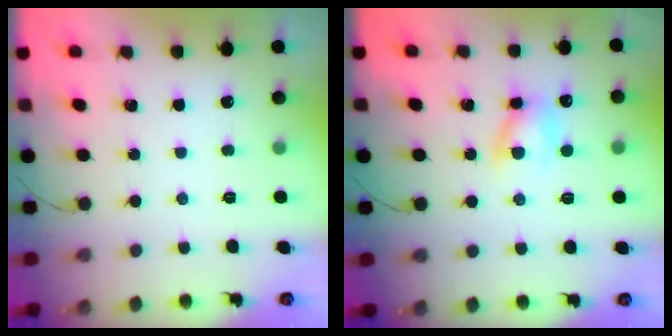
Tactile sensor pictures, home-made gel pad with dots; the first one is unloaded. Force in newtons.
{"total": 7.2, "press": 7.0, "slide": 1.7}